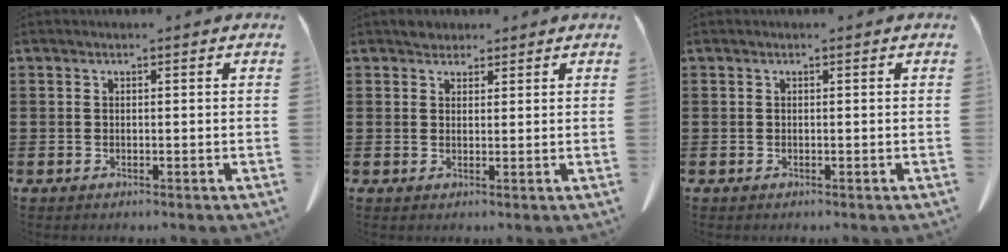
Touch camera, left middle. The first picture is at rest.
{"total": 2.1, "force": [1.9, 0.9, 0.2], "torque": [-0.001, -0.001, 0.036]}
{"total": 0.0}